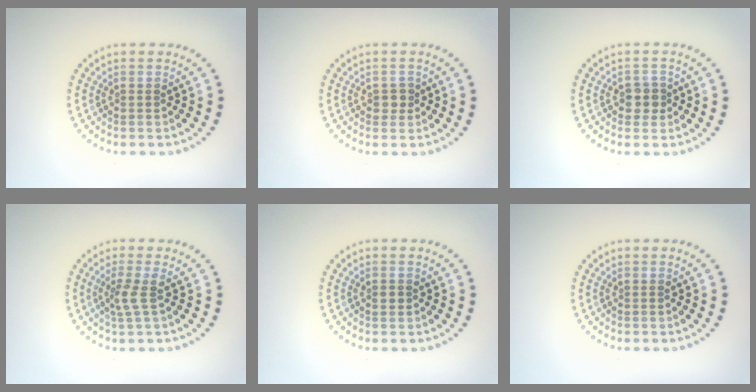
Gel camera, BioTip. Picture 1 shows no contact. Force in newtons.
{"total": 1.3, "press": 1.2, "slide": 0.5}
{"total": 1.8, "press": 1.7, "slide": 0.7}
{"total": 2.0, "press": 1.4, "slide": 1.4}
{"total": 0.9, "press": 0.9, "slide": 0.1}
{"total": 0.0}